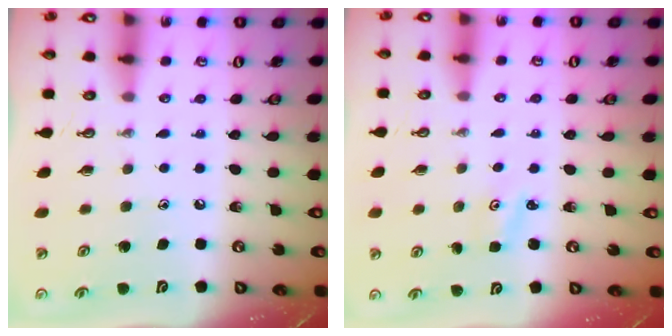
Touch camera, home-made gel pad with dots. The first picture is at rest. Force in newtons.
{"total": 2.0, "press": 2.0, "slide": 0.3}